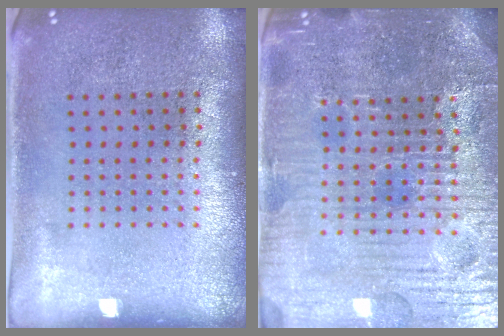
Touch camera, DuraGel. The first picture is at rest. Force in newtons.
{"total": 5.4, "press": 5.1, "slide": 1.8}